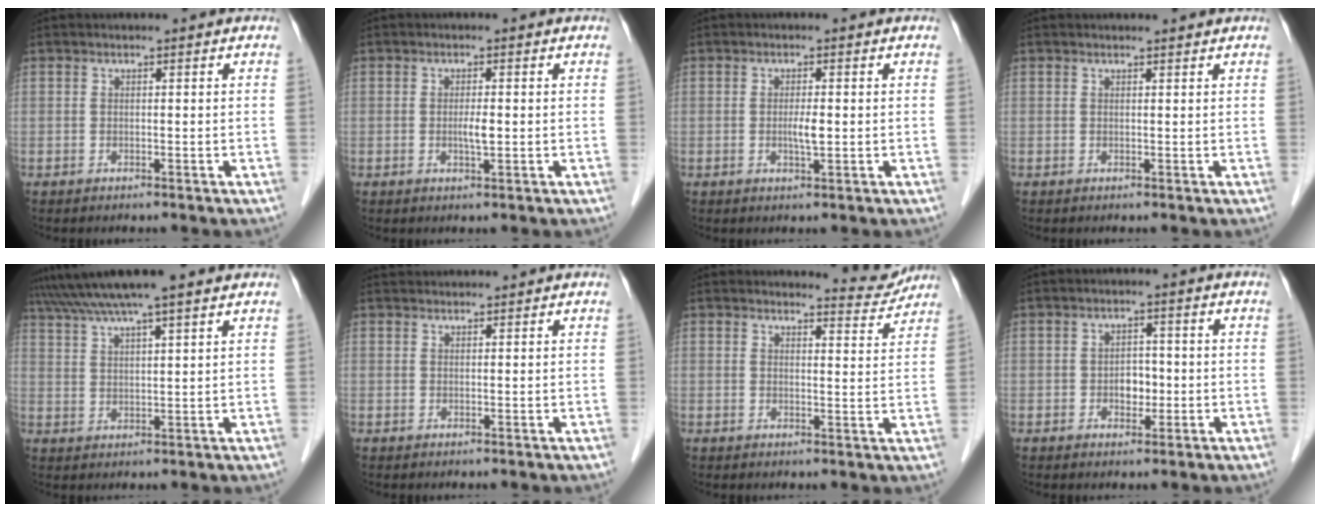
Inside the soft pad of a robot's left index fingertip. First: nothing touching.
{"total": 1.9, "force": [-0.2, 0.3, 1.9], "torque": [-0.039, -0.001, -0.001]}
{"total": 2.2, "force": [-0.2, 0.3, 2.2], "torque": [-0.043, -0.002, -0.001]}
{"total": 1.0, "force": [1.0, -0.1, 0.0], "torque": [-0.008, -0.002, 0.013]}
{"total": 11.0, "force": [9.2, -0.1, 6.0], "torque": [-0.109, 0.037, 0.141]}
{"total": 3.1, "force": [3.1, 0.3, 0.4], "torque": [-0.008, 0.033, 0.051]}
{"total": 4.0, "force": [4.0, 0.0, -0.5], "torque": [-0.002, -0.028, 0.045]}
{"total": 3.0, "force": [-0.6, 2.1, 2.1], "torque": [-0.029, 0.006, -0.006]}